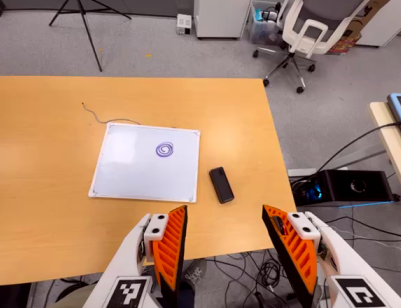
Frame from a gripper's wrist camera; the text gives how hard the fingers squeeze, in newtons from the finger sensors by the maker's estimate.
{"total": 0.0}